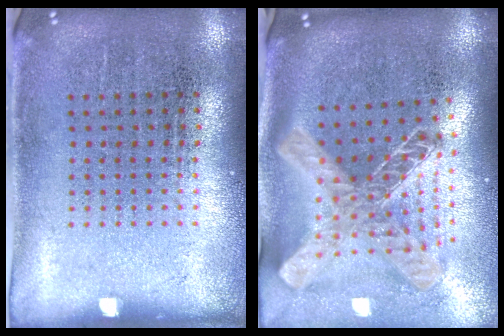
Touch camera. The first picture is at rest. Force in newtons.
{"total": 2.3, "press": 1.7, "slide": 1.5}